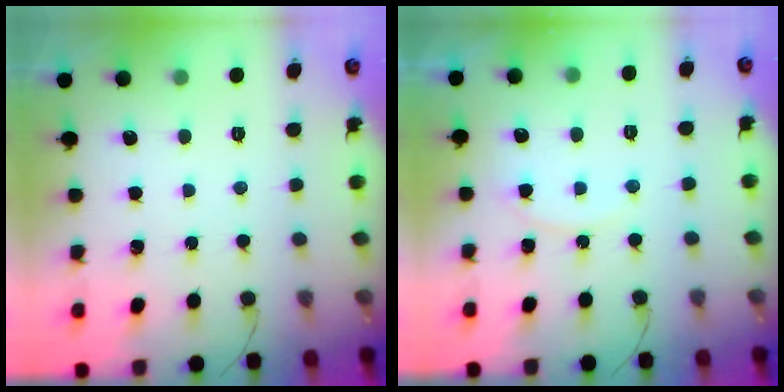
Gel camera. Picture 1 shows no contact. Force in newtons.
{"total": 6.6, "press": 6.6, "slide": 0.7}